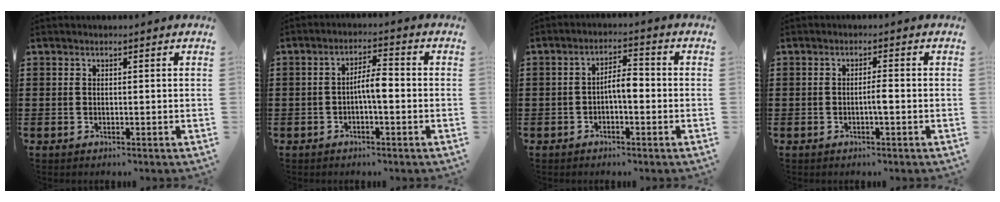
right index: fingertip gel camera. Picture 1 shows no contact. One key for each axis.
{"total": 4.1, "fx": -0.8, "fy": 1.0, "fz": 3.9, "tx": -0.078, "ty": 0.005, "tz": -0.020}
{"total": 3.7, "fx": -1.0, "fy": 1.2, "fz": 3.3, "tx": -0.061, "ty": 0.010, "tz": -0.023}
{"total": 1.9, "fx": -0.6, "fy": 0.1, "fz": 1.9, "tx": -0.033, "ty": 0.002, "tz": -0.011}